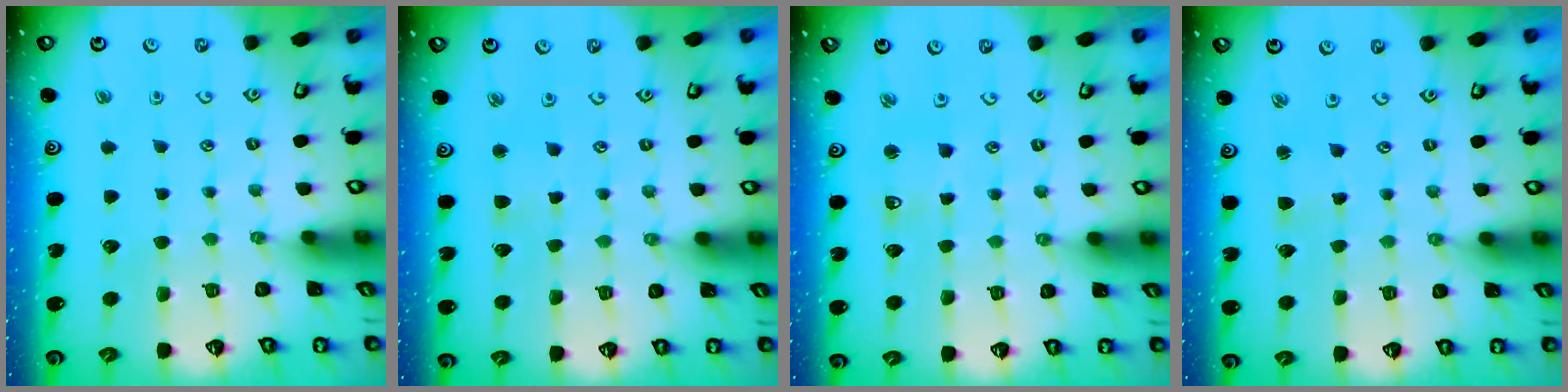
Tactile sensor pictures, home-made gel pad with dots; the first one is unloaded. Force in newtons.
{"total": 2.4, "press": 2.3, "slide": 0.5}
{"total": 4.9, "press": 4.8, "slide": 0.9}
{"total": 2.6, "press": 2.6, "slide": 0.3}